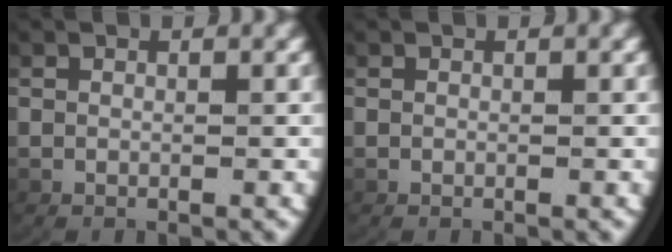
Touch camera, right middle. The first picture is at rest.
{"total": 0.0}